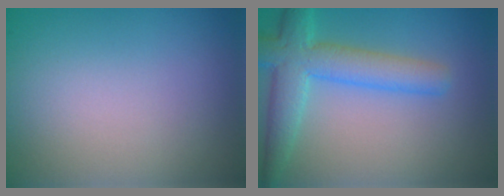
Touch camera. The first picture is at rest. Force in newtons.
{"total": 5.3, "press": 5.3, "slide": 0.2}